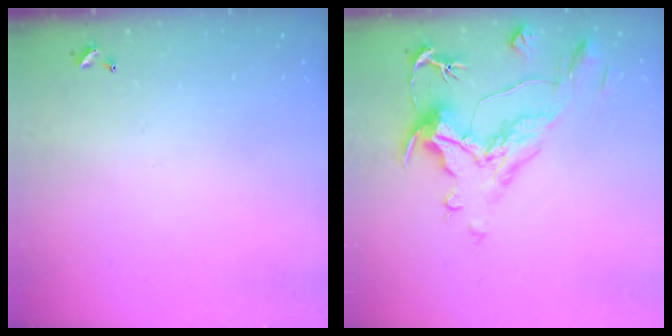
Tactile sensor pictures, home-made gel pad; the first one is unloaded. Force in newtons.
{"total": 1.6, "press": 0.6, "slide": 1.5}